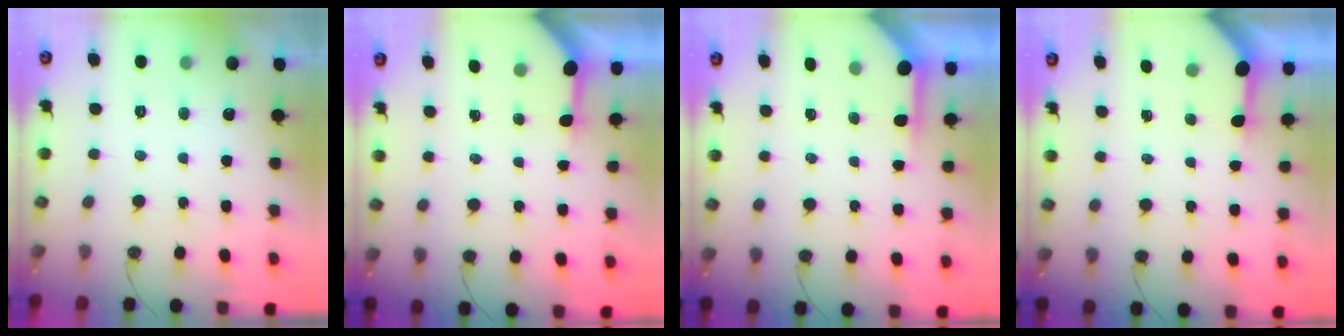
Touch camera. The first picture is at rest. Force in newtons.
{"total": 3.1, "press": 3.1, "slide": 0.4}
{"total": 4.0, "press": 3.9, "slide": 0.3}
{"total": 3.5, "press": 3.5, "slide": 0.4}